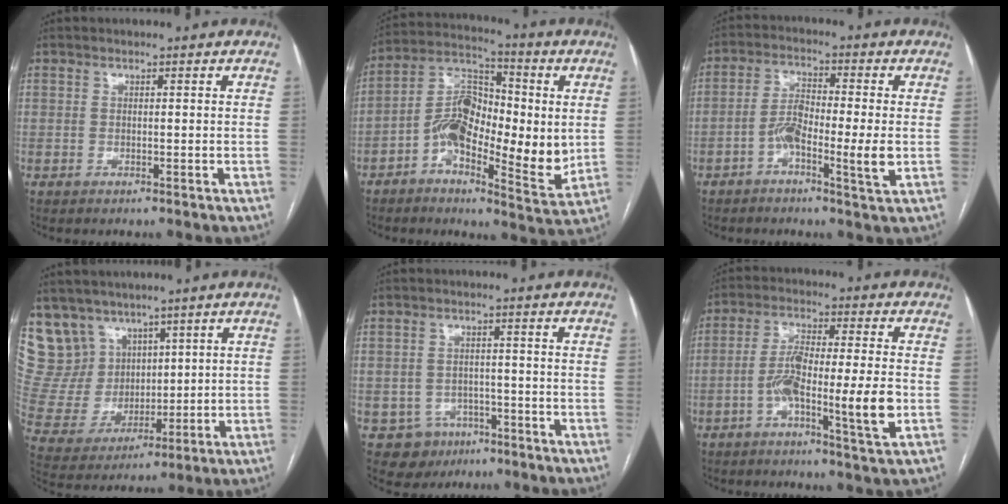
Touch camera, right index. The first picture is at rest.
{"total": 14.9, "force": [-1.5, 6.7, 13.2], "torque": [-0.237, 0.018, -0.031]}
{"total": 7.6, "force": [-2.2, 0.9, 7.2], "torque": [-0.137, 0.008, -0.044]}
{"total": 11.5, "force": [8.1, 8.1, 1.3], "torque": [-0.043, 0.037, 0.177]}
{"total": 5.6, "force": [-3.0, 4.7, 0.5], "torque": [-0.003, 0.012, -0.037]}
{"total": 10.9, "force": [-3.0, 0.6, 10.4], "torque": [-0.190, 0.001, -0.056]}